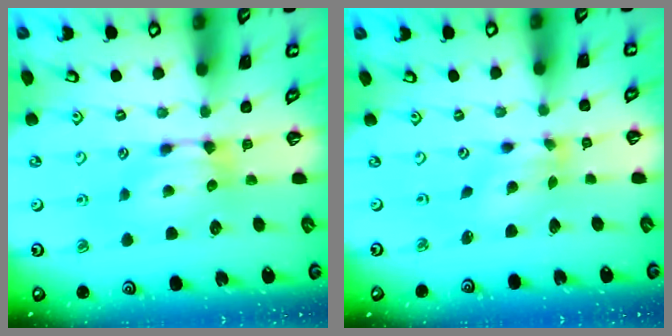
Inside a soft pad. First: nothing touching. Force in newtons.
{"total": 2.0, "press": 1.5, "slide": 1.3}